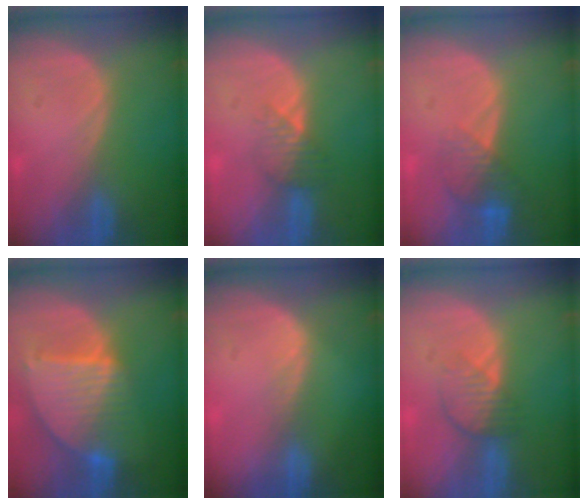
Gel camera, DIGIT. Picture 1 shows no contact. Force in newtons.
{"total": 3.5, "press": 3.1, "slide": 1.7}
{"total": 4.2, "press": 3.7, "slide": 1.9}
{"total": 9.3, "press": 8.0, "slide": 4.7}
{"total": 1.5, "press": 1.0, "slide": 1.1}
{"total": 3.9, "press": 3.6, "slide": 1.4}